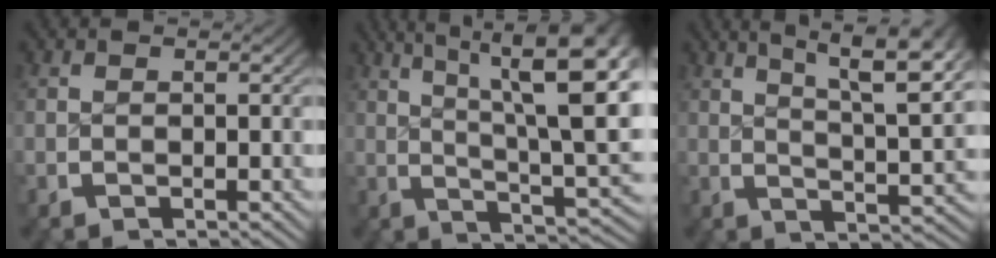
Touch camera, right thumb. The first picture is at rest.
{"total": 11.5, "force": [2.4, 5.3, 9.9], "torque": [-0.120, -0.014, 0.040]}
{"total": 8.4, "force": [3.8, 3.8, 6.4], "torque": [-0.079, 0.000, 0.055]}